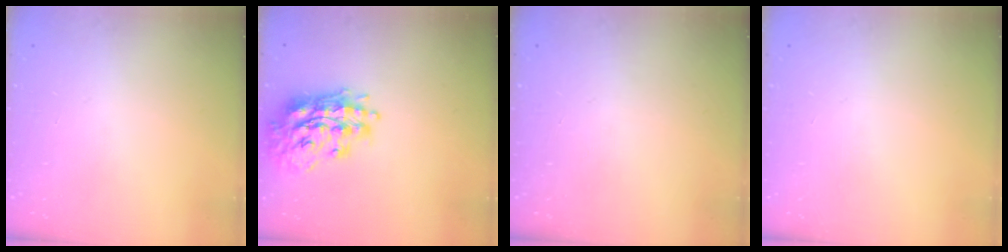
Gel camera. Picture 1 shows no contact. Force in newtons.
{"total": 18.7, "press": 18.7, "slide": 1.8}
{"total": 0.0}
{"total": 0.0}